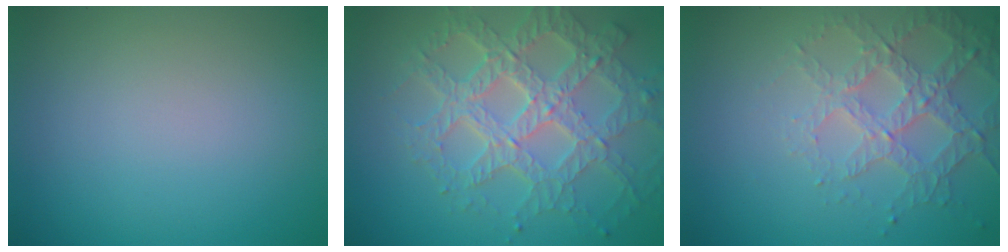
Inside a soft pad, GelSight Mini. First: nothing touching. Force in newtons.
{"total": 7.8, "press": 5.5, "slide": 5.5}
{"total": 4.1, "press": 3.2, "slide": 2.5}